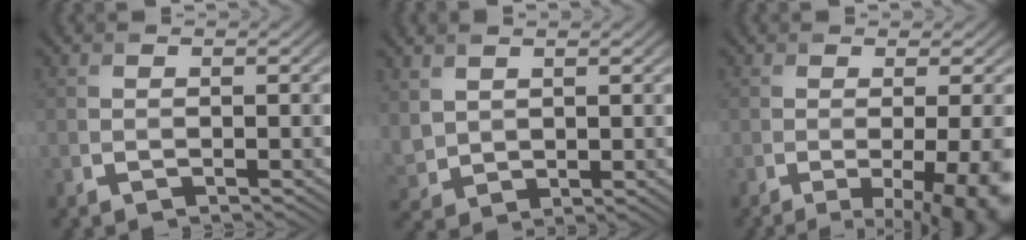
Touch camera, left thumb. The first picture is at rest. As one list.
[{"total": 3.5, "force": [2.2, 2.3, 1.5], "torque": [-0.052, -0.003, 0.055]}, {"total": 10.0, "force": [-2.8, 3.3, 9.0], "torque": [-0.090, -0.016, -0.024]}]